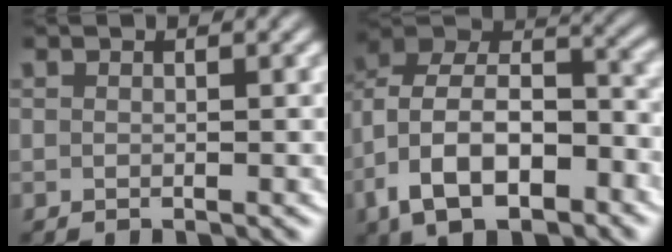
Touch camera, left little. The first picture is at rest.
{"total": 10.6, "force": [-1.1, 7.9, 7.0], "torque": [-0.137, -0.022, -0.018]}